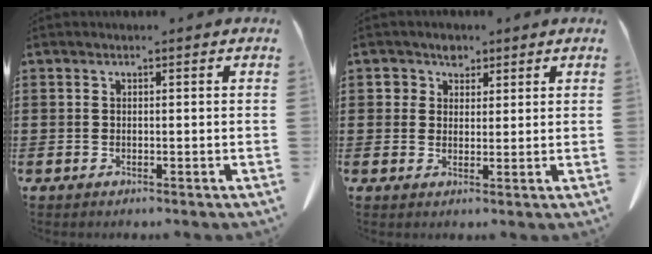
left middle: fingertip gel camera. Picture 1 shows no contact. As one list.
[{"total": 3.3, "force": [1.9, 2.6, 0.5], "torque": [-0.008, 0.007, 0.031]}]